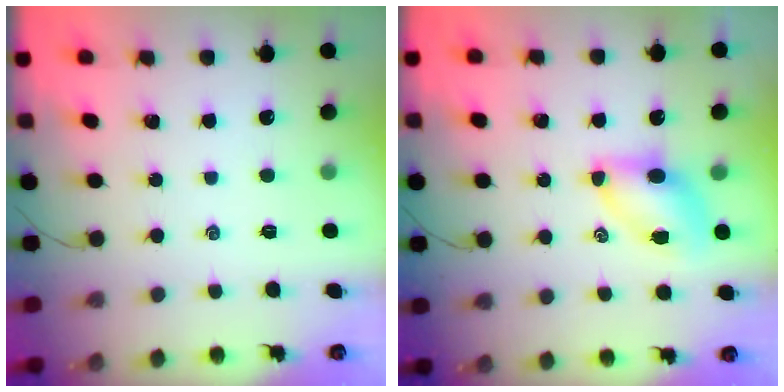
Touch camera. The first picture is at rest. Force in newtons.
{"total": 6.9, "press": 6.8, "slide": 0.6}